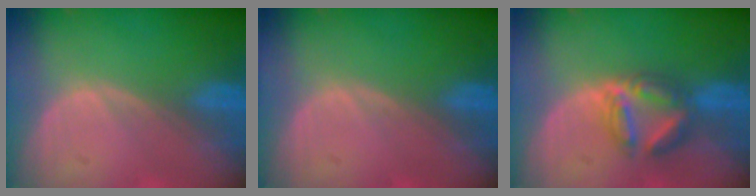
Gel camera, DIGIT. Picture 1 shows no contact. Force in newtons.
{"total": 0.0}
{"total": 5.8, "press": 5.7, "slide": 0.5}